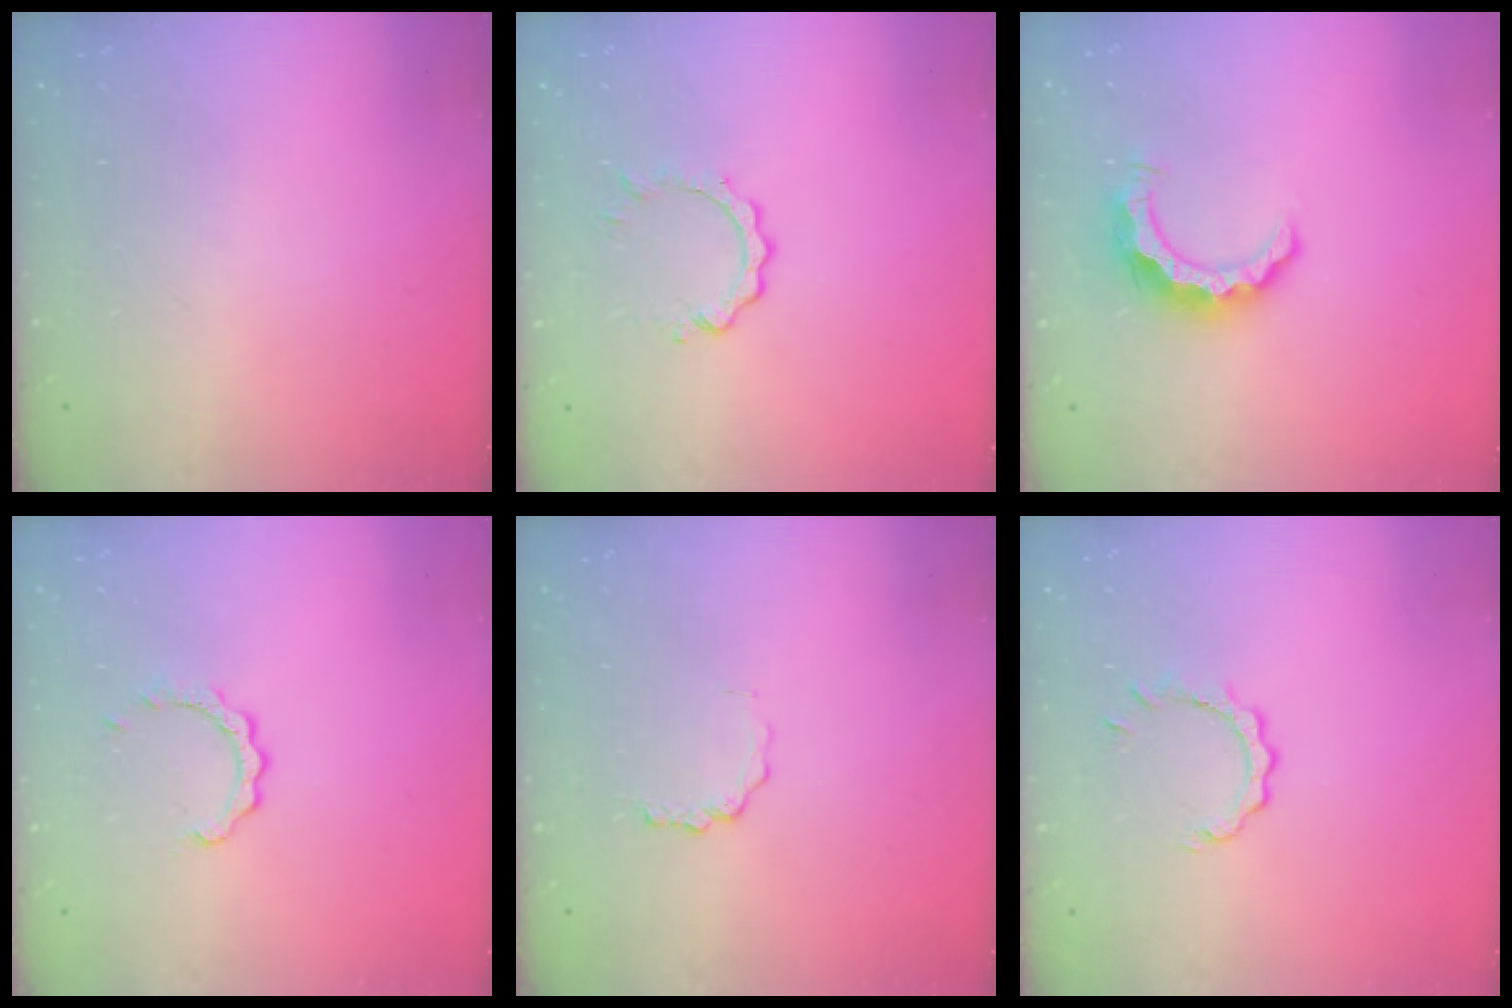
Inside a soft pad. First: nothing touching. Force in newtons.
{"total": 2.8, "press": 2.8, "slide": 0.4}
{"total": 7.8, "press": 7.8, "slide": 0.6}
{"total": 2.4, "press": 2.4, "slide": 0.2}
{"total": 2.0, "press": 2.0, "slide": 0.1}
{"total": 4.1, "press": 4.0, "slide": 0.4}